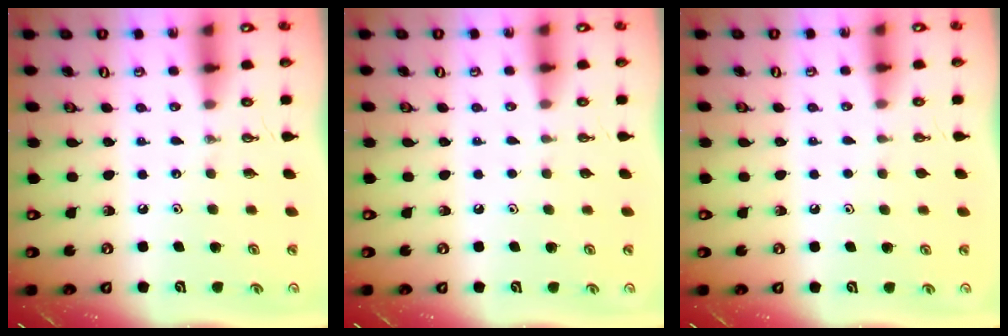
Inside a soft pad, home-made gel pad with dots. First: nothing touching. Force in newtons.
{"total": 0.9, "press": 0.1, "slide": 0.9}
{"total": 1.2, "press": 0.5, "slide": 1.0}